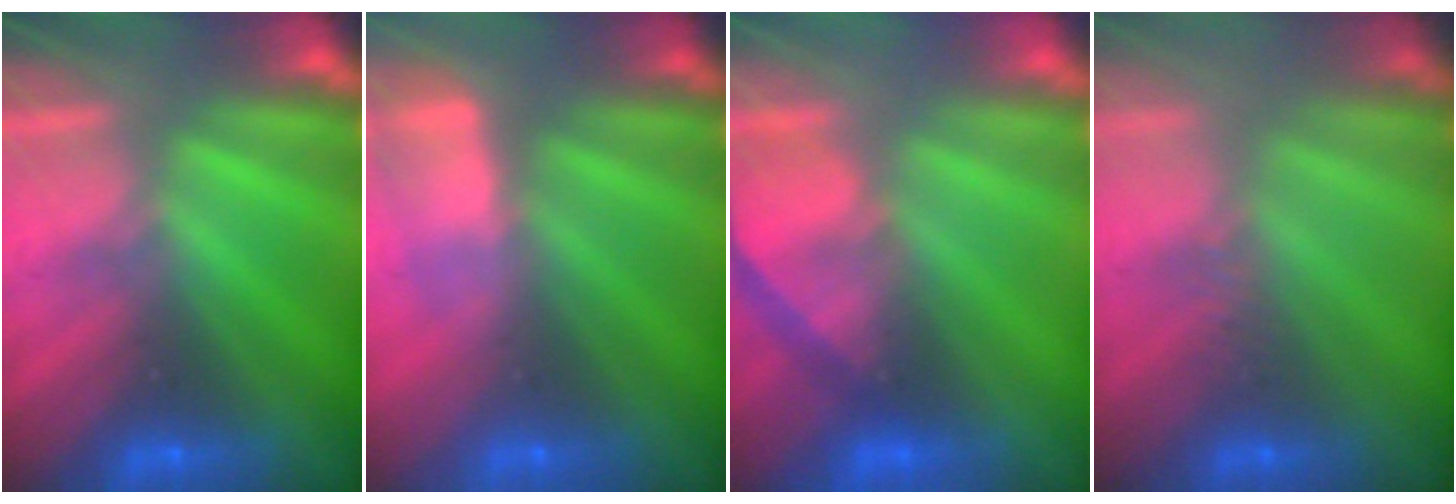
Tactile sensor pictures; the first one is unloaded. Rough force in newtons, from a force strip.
{"total": 3.0}
{"total": 5.1}
{"total": 3.2}